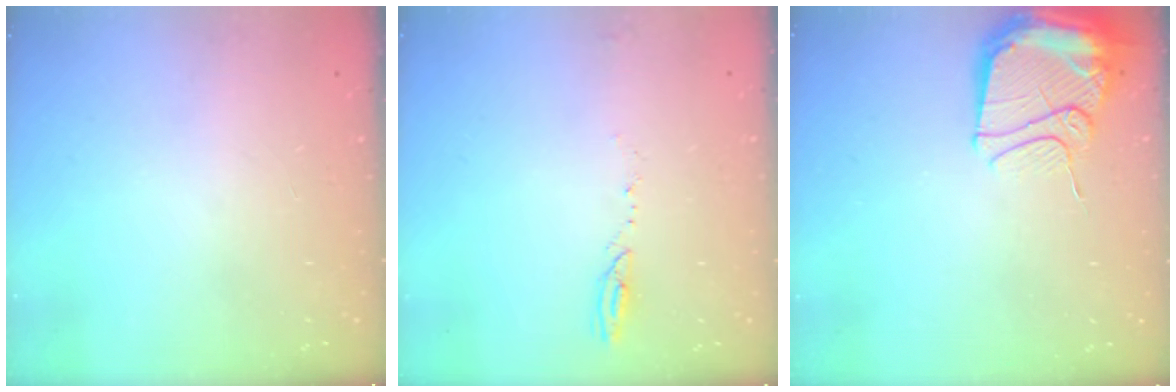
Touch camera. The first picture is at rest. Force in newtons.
{"total": 4.7, "press": 4.7, "slide": 0.5}
{"total": 13.3, "press": 13.2, "slide": 1.4}